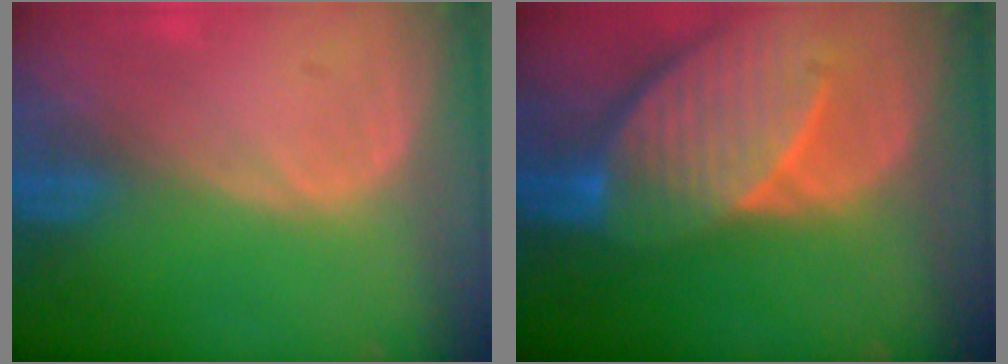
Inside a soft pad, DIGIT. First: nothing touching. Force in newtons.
{"total": 10.5, "press": 9.3, "slide": 5.0}